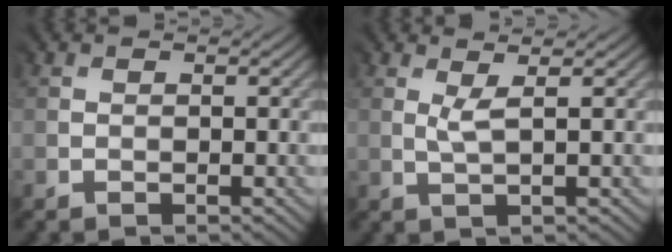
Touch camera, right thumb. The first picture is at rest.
{"total": 1.5, "force": [1.4, -0.4, 0.3], "torque": [-0.011, 0.004, 0.029]}